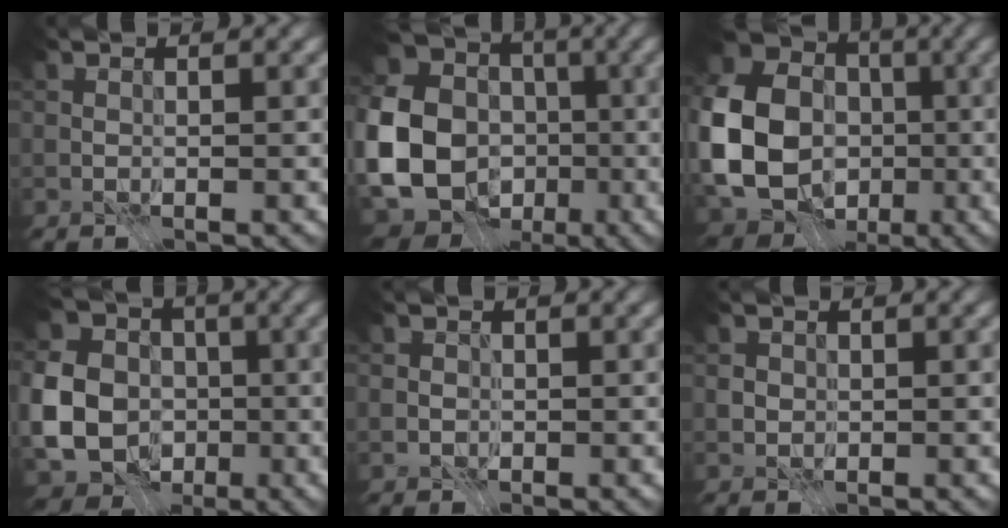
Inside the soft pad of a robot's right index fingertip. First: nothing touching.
{"total": 22.1, "force": [-4.3, 20.1, 8.1], "torque": [-0.197, -0.010, -0.109]}
{"total": 18.8, "force": [-2.8, 16.7, 8.1], "torque": [-0.206, -0.003, -0.076]}
{"total": 13.0, "force": [-2.9, 11.3, 5.7], "torque": [-0.152, -0.020, -0.071]}
{"total": 1.2, "force": [-0.2, 1.2, 0.2], "torque": [-0.004, -0.001, 0.001]}
{"total": 1.0, "force": [-0.2, 1.0, 0.1], "torque": [-0.004, -0.003, -0.006]}